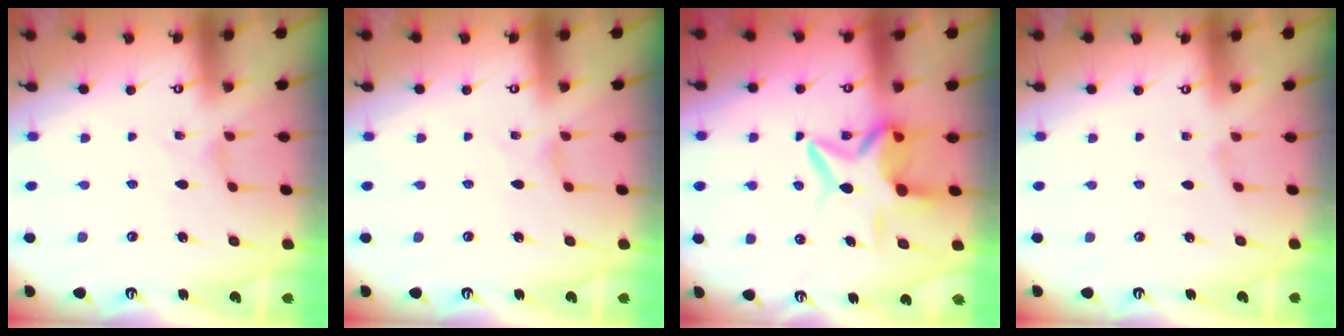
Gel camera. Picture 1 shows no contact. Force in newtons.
{"total": 0.0}
{"total": 9.7, "press": 9.7, "slide": 1.1}
{"total": 0.6, "press": 0.5, "slide": 0.2}